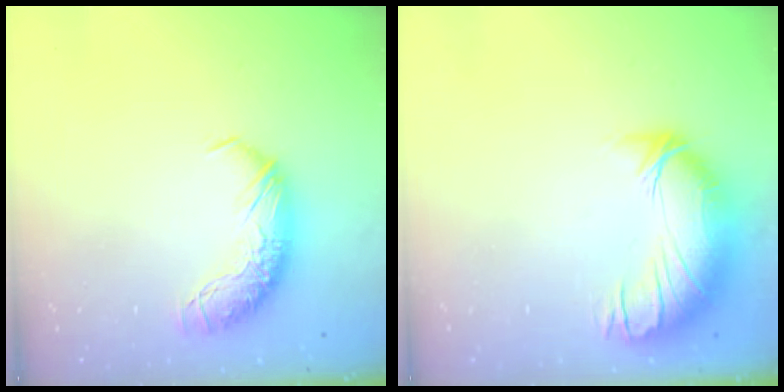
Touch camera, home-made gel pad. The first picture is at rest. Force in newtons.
{"total": 2.5, "press": 1.2, "slide": 2.2}